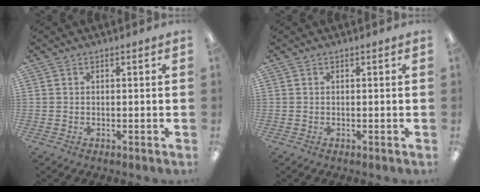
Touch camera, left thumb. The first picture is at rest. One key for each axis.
{"total": 0.0}